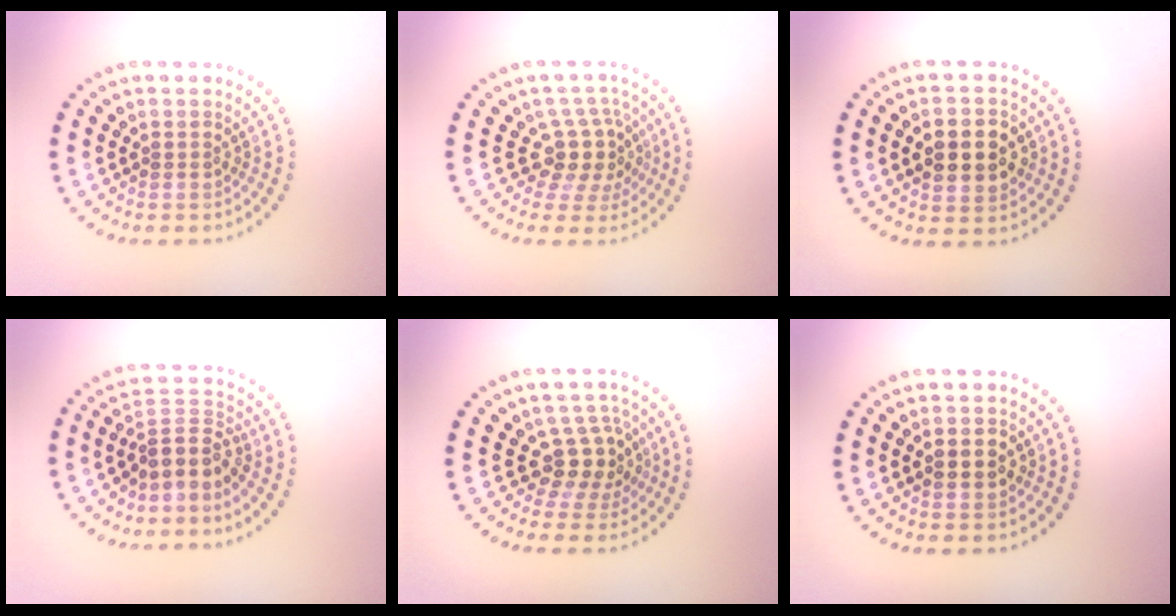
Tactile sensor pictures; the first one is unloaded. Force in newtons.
{"total": 3.7, "press": 2.8, "slide": 2.4}
{"total": 5.0, "press": 5.0, "slide": 0.3}
{"total": 3.3, "press": 2.5, "slide": 2.1}
{"total": 3.6, "press": 3.0, "slide": 2.0}
{"total": 2.7, "press": 2.7, "slide": 0.2}